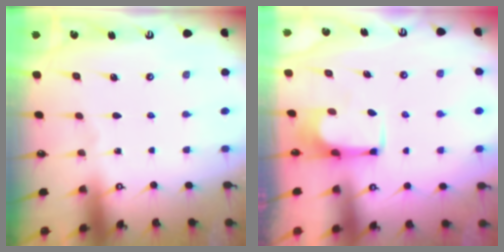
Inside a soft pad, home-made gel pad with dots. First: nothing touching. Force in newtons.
{"total": 3.6, "press": 3.6, "slide": 0.7}